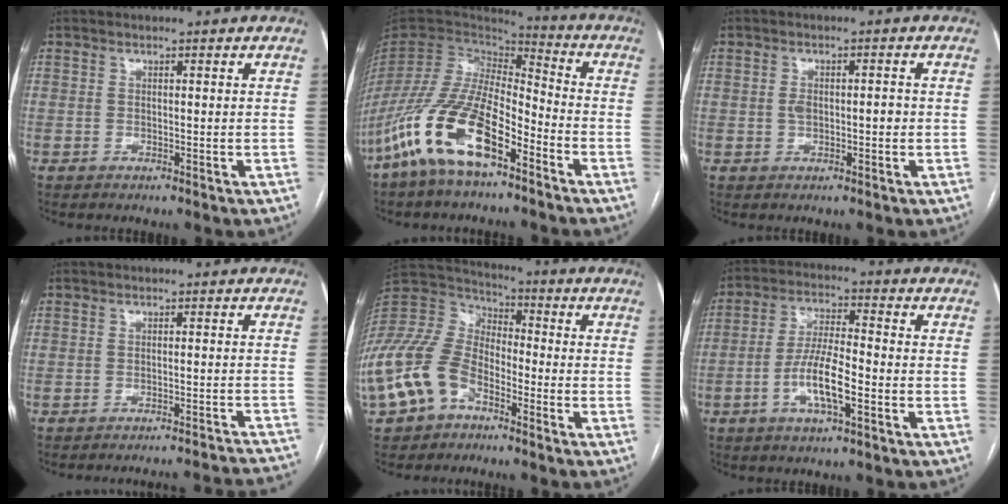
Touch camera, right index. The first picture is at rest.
{"total": 15.8, "force": [-9.1, 4.9, 11.9], "torque": [-0.247, -0.007, -0.175]}
{"total": 2.9, "force": [-0.3, 1.6, 2.3], "torque": [-0.043, 0.011, -0.002]}
{"total": 16.4, "force": [-16.2, -0.7, 2.6], "torque": [-0.008, 0.003, -0.185]}
{"total": 20.0, "force": [-10.4, 12.8, 11.4], "torque": [-0.305, 0.026, -0.200]}
{"total": 8.7, "force": [-3.2, 1.9, 7.9], "torque": [-0.157, 0.004, -0.061]}